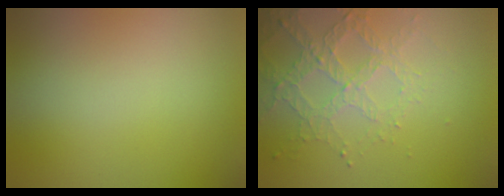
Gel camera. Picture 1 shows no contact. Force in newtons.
{"total": 3.1, "press": 3.1, "slide": 0.7}